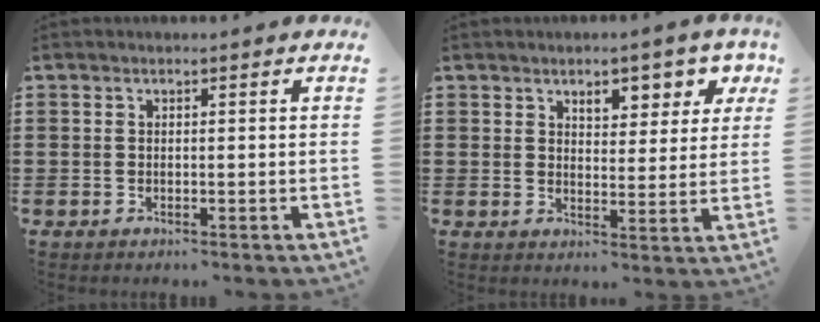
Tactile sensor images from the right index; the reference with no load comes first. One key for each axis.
{"total": 4.9, "fx": 3.3, "fy": 2.6, "fz": 2.6, "tx": -0.042, "ty": -0.006, "tz": 0.052}